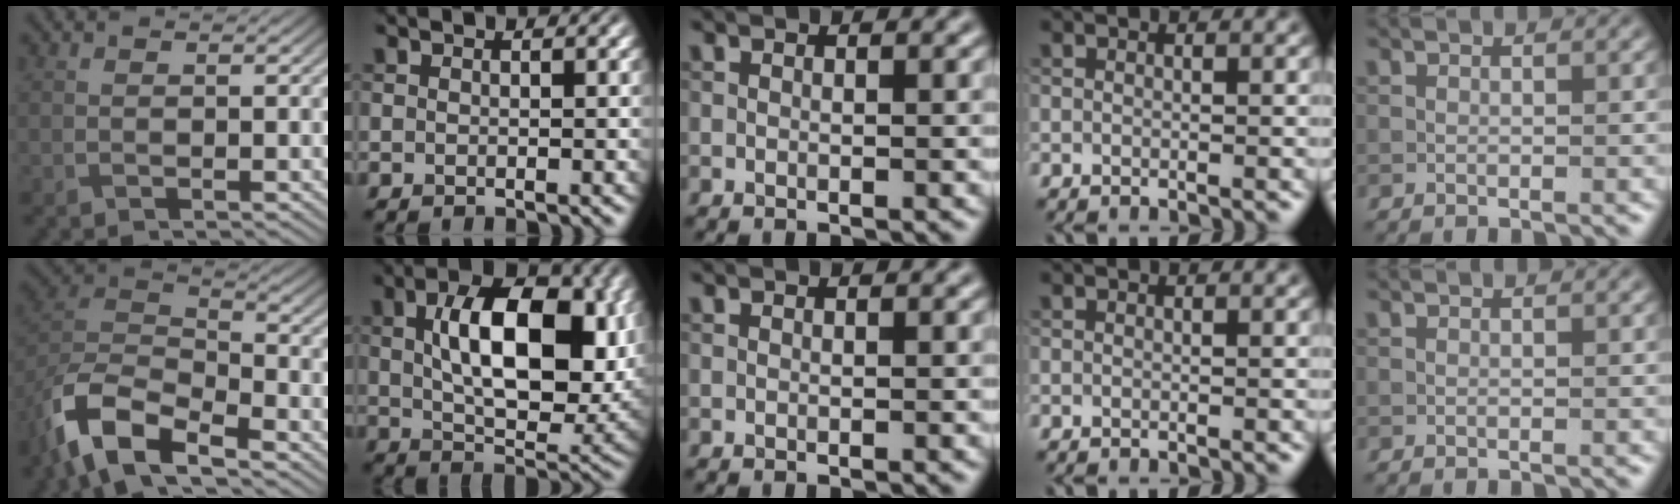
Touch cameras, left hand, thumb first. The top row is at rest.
{"thumb": {"total": 11.6, "force": [-7.9, 4.8, 7.0], "torque": [-0.155, -0.014, -0.163]}, "index": {"total": 11.7, "force": [2.1, 6.2, 9.7], "torque": [-0.145, 0.000, 0.038]}}